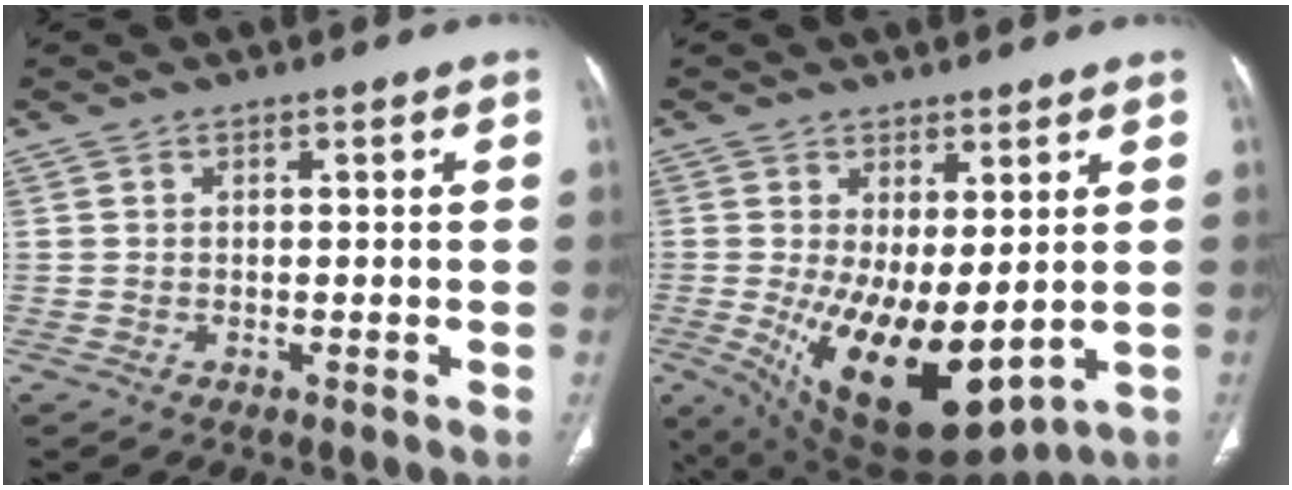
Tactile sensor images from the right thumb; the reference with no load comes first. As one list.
[{"total": 15.8, "force": [-1.5, 7.1, 14.0], "torque": [-0.234, -0.030, 0.005]}]